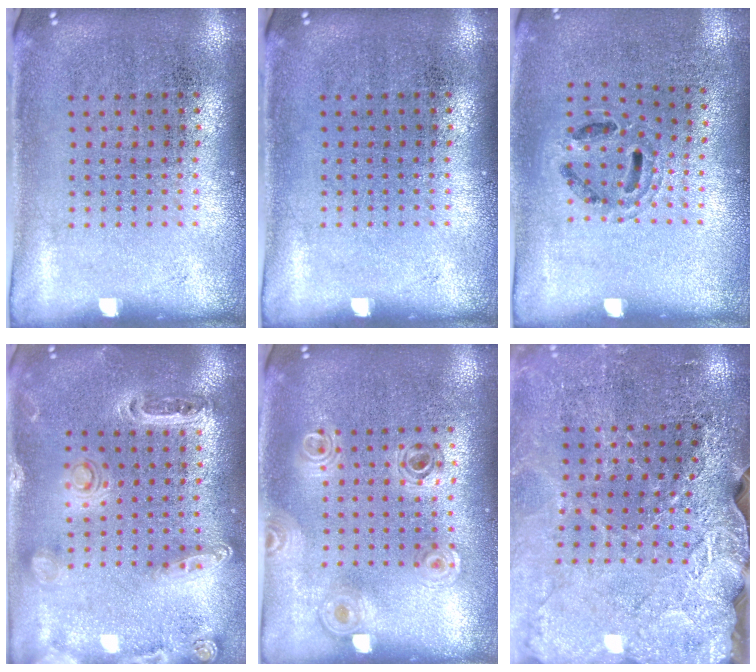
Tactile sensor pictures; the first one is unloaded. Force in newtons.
{"total": 0.0}
{"total": 0.8, "press": 0.8, "slide": 0.2}
{"total": 1.3, "press": 1.3, "slide": 0.3}
{"total": 0.8, "press": 0.8, "slide": 0.0}
{"total": 3.1, "press": 3.0, "slide": 0.4}